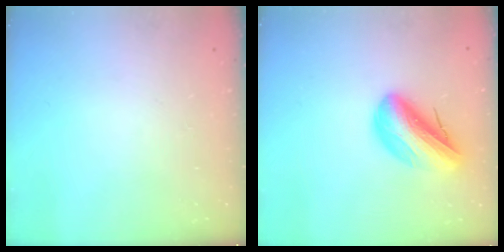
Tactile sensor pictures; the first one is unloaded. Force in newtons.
{"total": 14.5, "press": 14.1, "slide": 3.4}